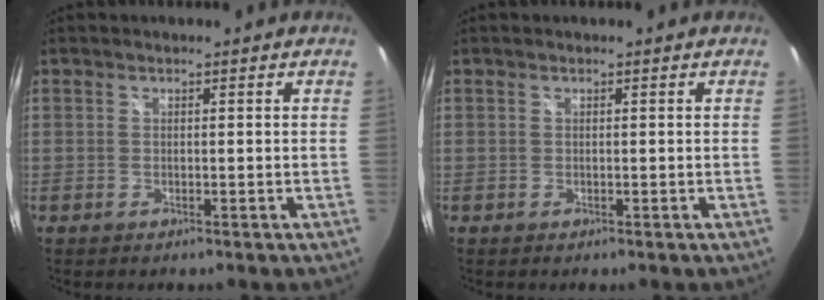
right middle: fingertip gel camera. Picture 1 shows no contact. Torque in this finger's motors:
{"motor_torque": [0.05, -0.15, -0.04, 0.01]}